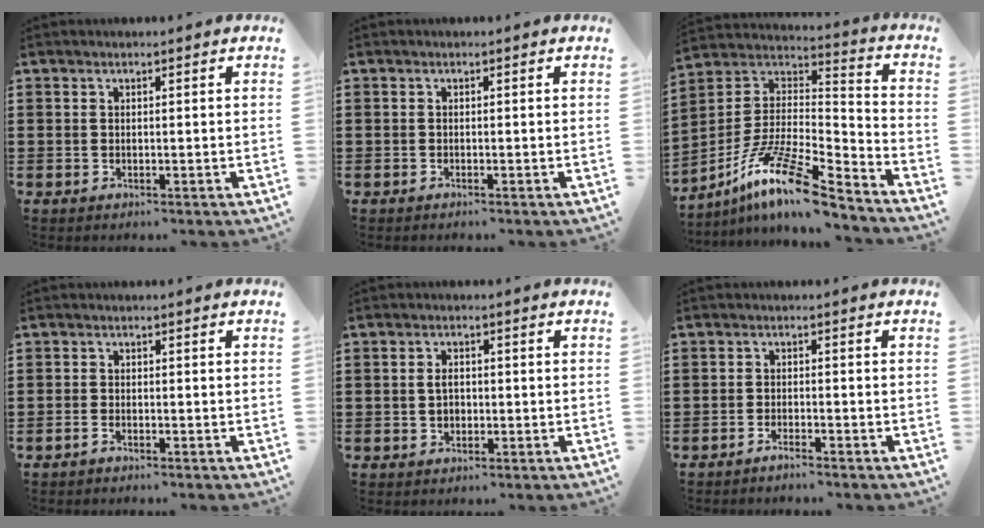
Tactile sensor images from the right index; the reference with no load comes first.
{"total": 0.6, "force": [-0.6, -0.2, 0.1], "torque": [-0.003, -0.005, -0.011]}
{"total": 14.2, "force": [-10.5, 2.4, 9.2], "torque": [-0.175, 0.017, -0.201]}
{"total": 1.2, "force": [-1.1, 0.0, 0.3], "torque": [-0.009, -0.004, -0.022]}
{"total": 2.4, "force": [-0.2, 1.5, 1.8], "torque": [-0.038, 0.002, -0.003]}
{"total": 1.8, "force": [-1.8, -0.3, 0.3], "torque": [-0.008, 0.000, -0.034]}